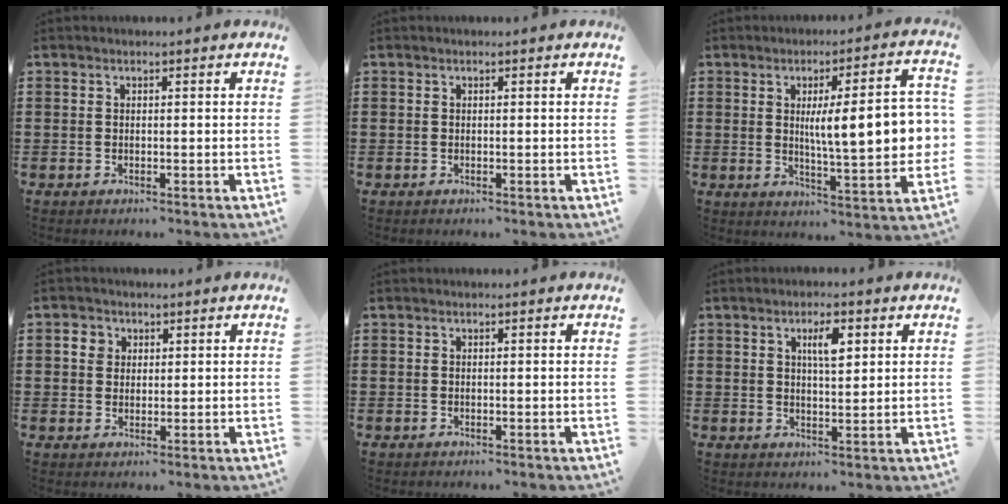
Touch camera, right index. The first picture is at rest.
{"total": 0.0}
{"total": 12.1, "force": [1.3, 2.7, 11.8], "torque": [-0.178, -0.004, 0.017]}
{"total": 2.7, "force": [1.0, 2.4, 0.8], "torque": [-0.026, 0.012, 0.017]}
{"total": 0.0}
{"total": 4.2, "force": [1.6, 1.2, 3.6], "torque": [-0.068, 0.006, 0.024]}